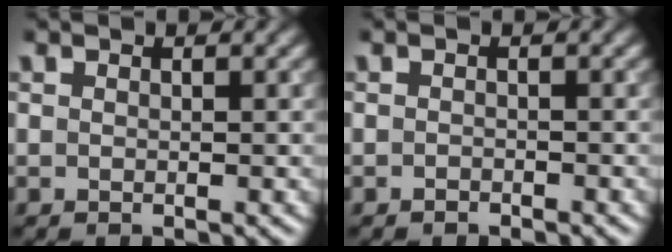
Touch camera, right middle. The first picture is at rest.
{"total": 0.6, "force": [-0.5, 0.2, 0.1], "torque": [-0.001, -0.001, -0.009]}